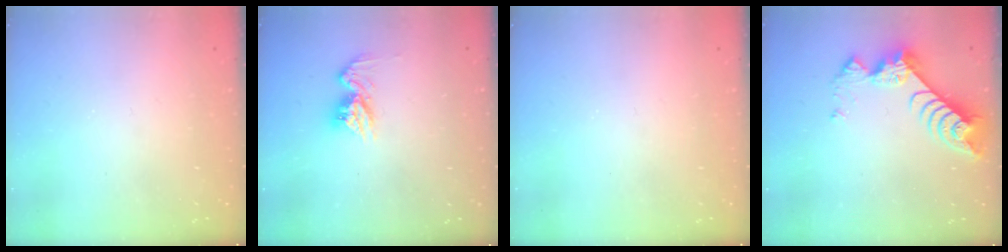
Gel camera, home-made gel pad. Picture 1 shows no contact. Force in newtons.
{"total": 10.0, "press": 9.9, "slide": 0.7}
{"total": 0.0}
{"total": 8.3, "press": 8.3, "slide": 0.9}